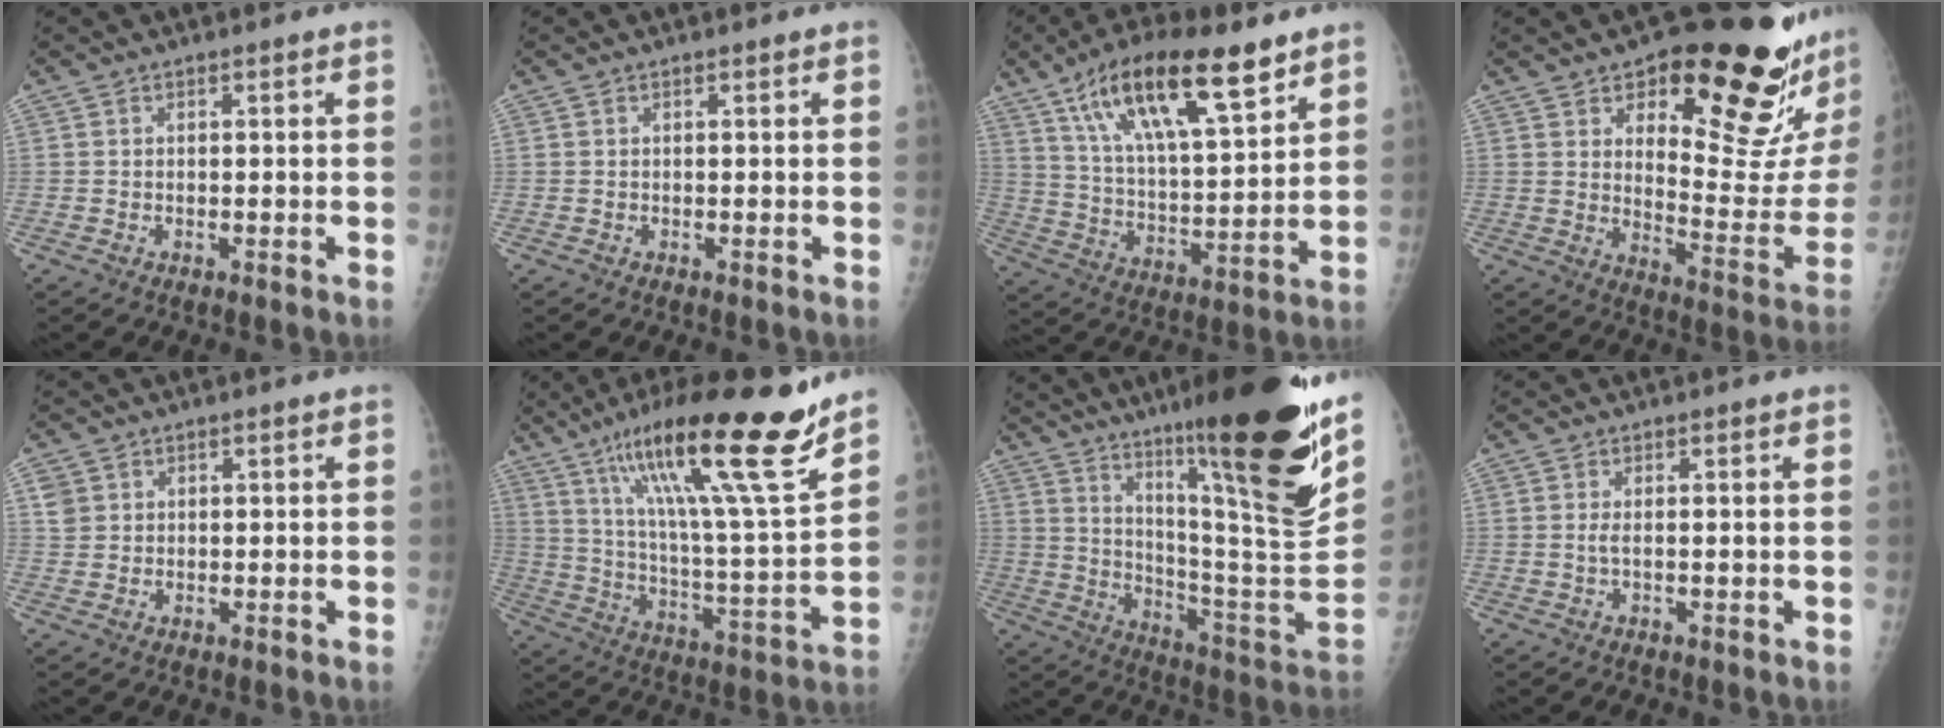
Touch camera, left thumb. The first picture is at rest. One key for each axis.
{"total": 0.0}
{"total": 21.3, "fx": 12.6, "fy": 6.9, "fz": 15.7, "tx": -0.253, "ty": -0.036, "tz": 0.225}
{"total": 25.1, "fx": 15.2, "fy": 7.9, "fz": 18.4, "tx": -0.204, "ty": -0.090, "tz": 0.217}
{"total": 2.9, "fx": 1.2, "fy": 2.5, "fz": 0.8, "tx": -0.005, "ty": -0.004, "tz": 0.024}
{"total": 25.8, "fx": 17.1, "fy": 3.2, "fz": 19.0, "tx": -0.296, "ty": -0.061, "tz": 0.287}
{"total": 29.8, "fx": 18.0, "fy": 3.4, "fz": 23.5, "tx": -0.326, "ty": -0.085, "tz": 0.286}
{"total": 1.1, "fx": 0.1, "fy": -0.2, "fz": 1.1, "tx": -0.034, "ty": -0.003, "tz": 0.001}